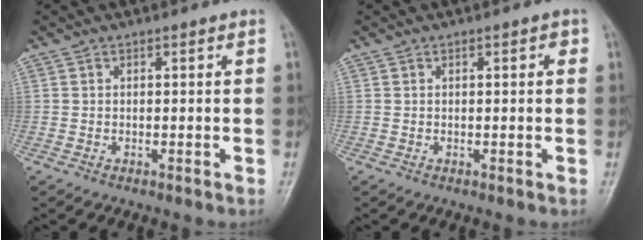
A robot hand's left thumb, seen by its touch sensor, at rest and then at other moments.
{"total": 1.2, "force": [0.3, 0.5, 1.1], "torque": [-0.013, 0.002, 0.003]}